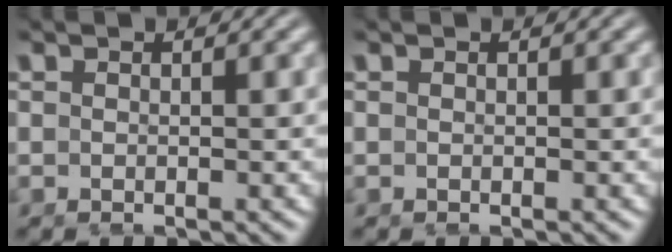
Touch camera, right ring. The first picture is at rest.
{"total": 0.0}